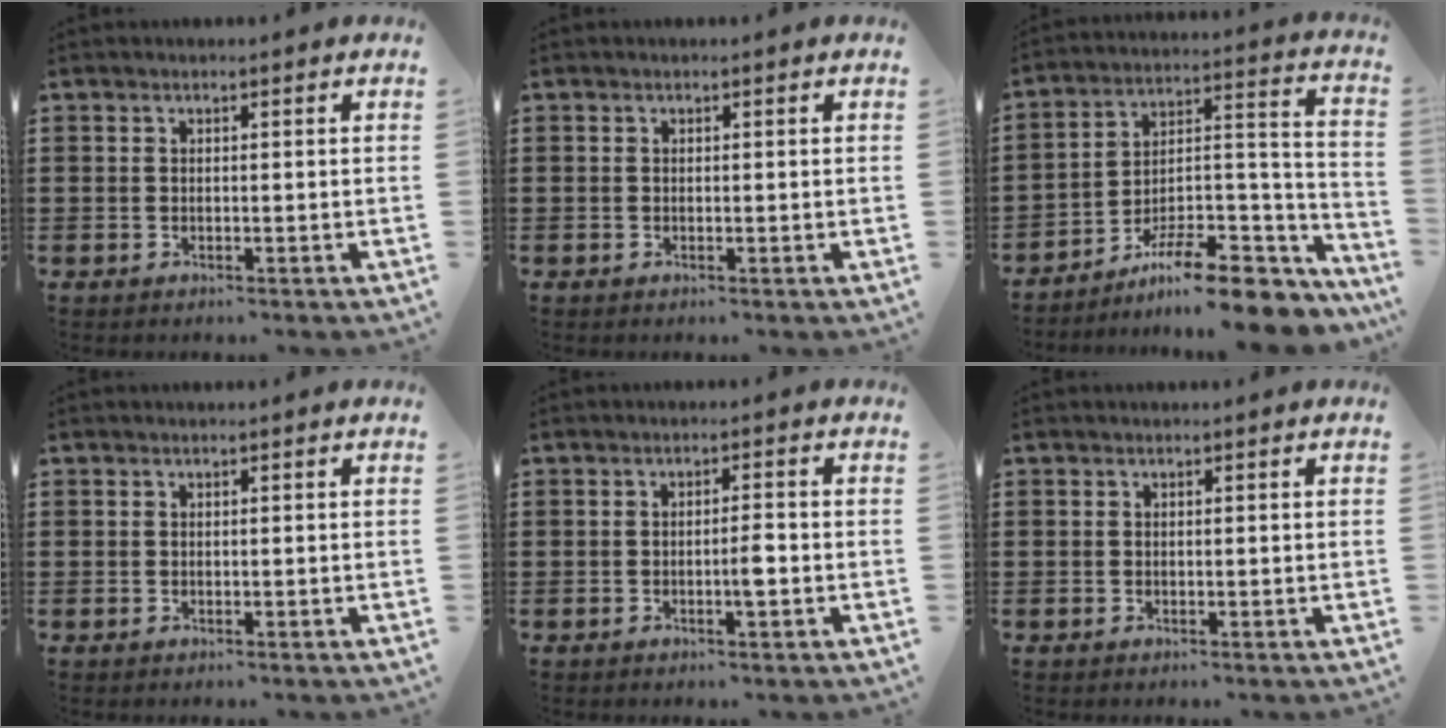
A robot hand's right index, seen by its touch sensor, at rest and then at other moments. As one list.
[{"total": 0.0}, {"total": 11.2, "force": [-8.8, 2.8, 6.4], "torque": [-0.096, 0.028, -0.161]}, {"total": 0.0}, {"total": 2.7, "force": [-0.7, 0.4, 2.5], "torque": [-0.044, 0.002, -0.014]}, {"total": 0.0}]